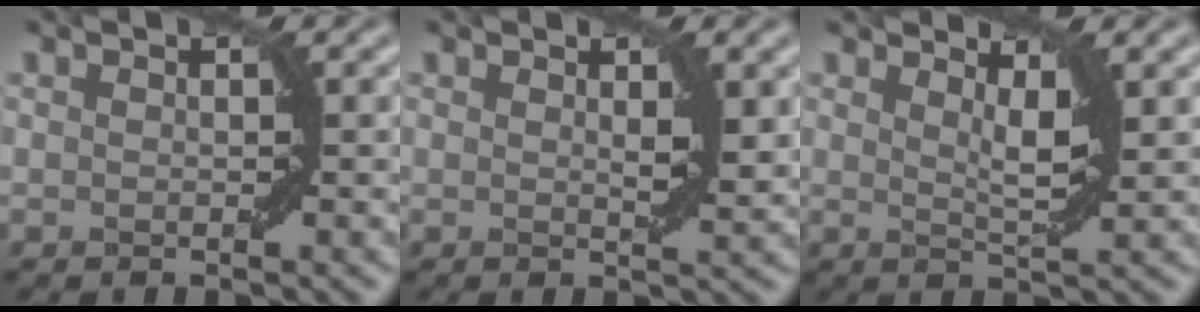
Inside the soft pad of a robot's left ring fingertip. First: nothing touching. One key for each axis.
{"total": 1.6, "fx": 0.8, "fy": 0.2, "fz": 1.3, "tx": -0.015, "ty": -0.004, "tz": 0.016}
{"total": 2.2, "fx": 1.4, "fy": 0.4, "fz": 1.7, "tx": -0.023, "ty": -0.007, "tz": 0.024}